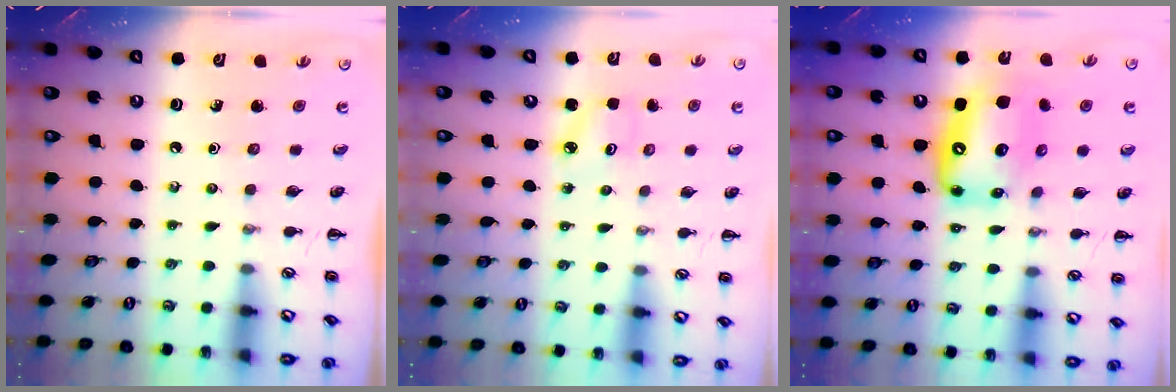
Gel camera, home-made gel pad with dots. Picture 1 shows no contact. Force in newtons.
{"total": 2.5, "press": 2.4, "slide": 0.6}
{"total": 13.1, "press": 12.7, "slide": 3.3}